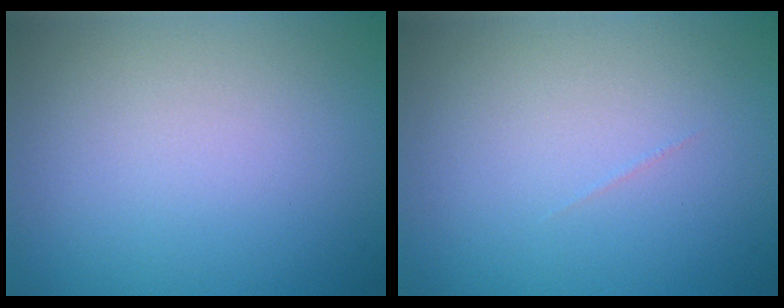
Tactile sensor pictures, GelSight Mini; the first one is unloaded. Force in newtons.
{"total": 0.0}